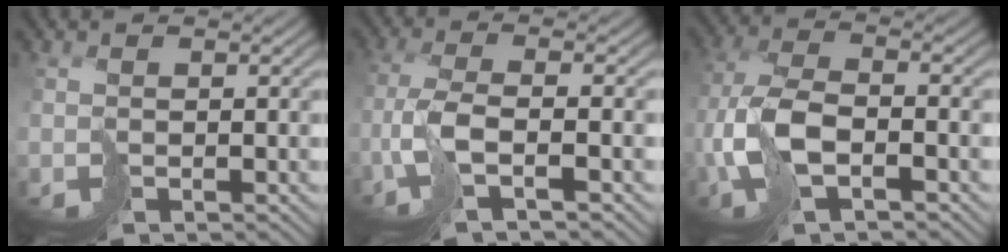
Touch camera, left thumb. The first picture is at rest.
{"total": 5.1, "force": [-1.5, 1.0, 4.8], "torque": [-0.093, 0.005, -0.048]}
{"total": 7.9, "force": [-2.0, 3.7, 6.8], "torque": [-0.160, -0.002, -0.050]}